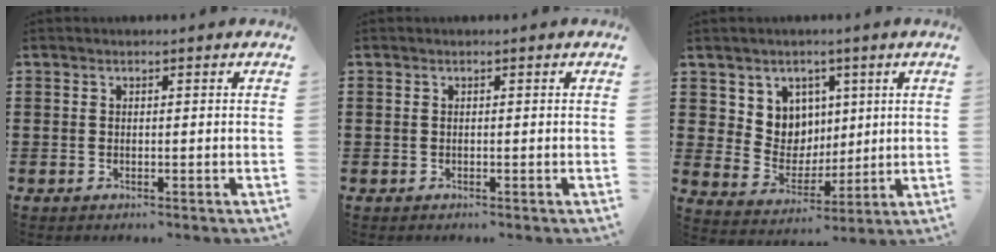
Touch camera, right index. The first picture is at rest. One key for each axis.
{"total": 0.0}
{"total": 7.1, "fx": 3.2, "fy": 6.3, "fz": 0.6, "tx": -0.046, "ty": -0.014, "tz": 0.062}